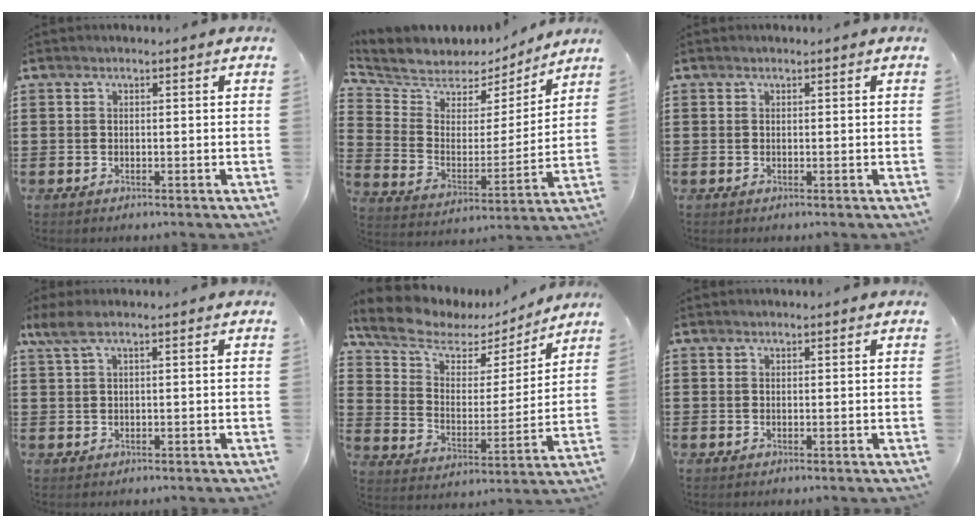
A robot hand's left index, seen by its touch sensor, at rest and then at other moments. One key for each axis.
{"total": 5.4, "fx": 4.8, "fy": 2.4, "fz": -0.3, "tx": -0.039, "ty": -0.041, "tz": 0.079}
{"total": 0.0}
{"total": 2.4, "fx": 0.9, "fy": 0.6, "fz": 2.2, "tx": -0.060, "ty": -0.004, "tz": 0.010}
{"total": 7.4, "fx": 5.6, "fy": 3.5, "fz": 3.2, "tx": -0.095, "ty": -0.029, "tz": 0.095}
{"total": 0.0}